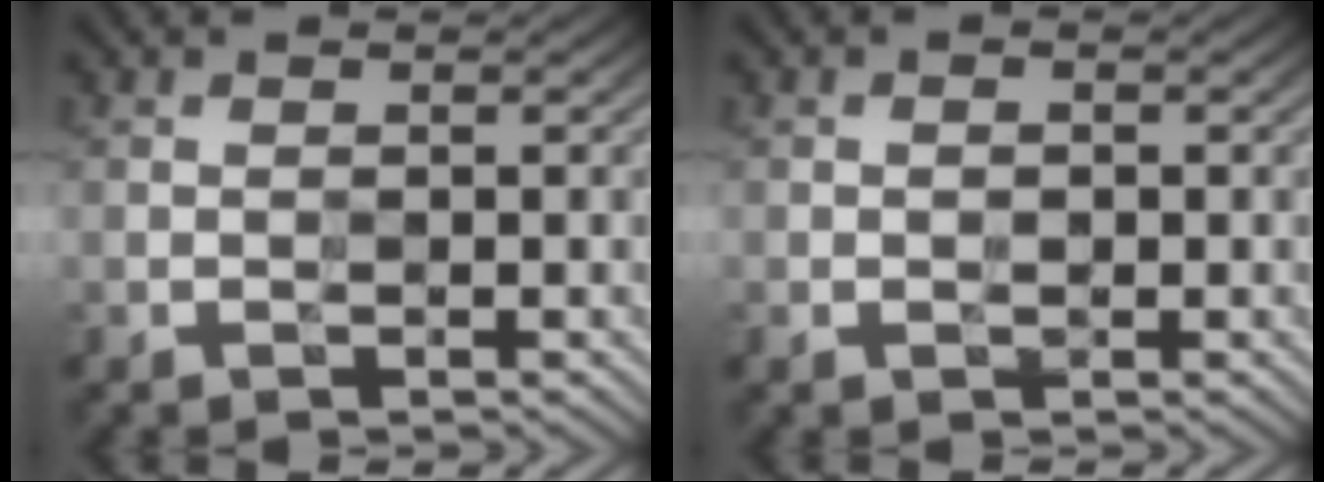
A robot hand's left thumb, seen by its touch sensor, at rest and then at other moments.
{"total": 1.1, "force": [-0.2, 0.8, 0.7], "torque": [-0.012, -0.002, -0.006]}